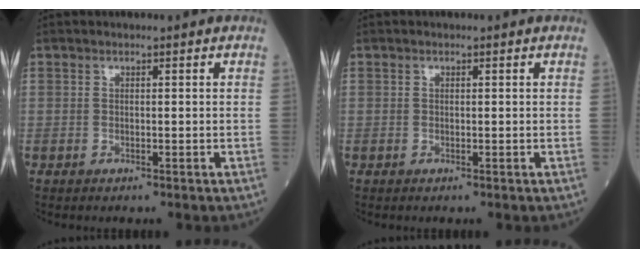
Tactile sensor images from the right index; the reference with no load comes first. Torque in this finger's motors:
{"motor_torque": [-0.02, 0.01, -0.02, 0.01]}